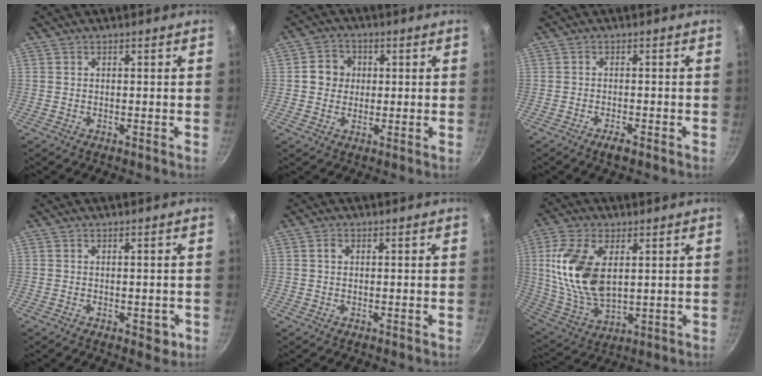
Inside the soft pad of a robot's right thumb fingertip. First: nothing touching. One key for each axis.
{"total": 5.5, "fx": 0.7, "fy": 5.1, "fz": 2.1, "tx": -0.003, "ty": 0.006, "tz": 0.001}
{"total": 2.2, "fx": -1.5, "fy": 0.6, "fz": 1.5, "tx": -0.033, "ty": 0.011, "tz": -0.026}
{"total": 2.9, "fx": -1.0, "fy": 1.6, "fz": 2.1, "tx": -0.012, "ty": 0.005, "tz": -0.009}
{"total": 1.3, "fx": 0.3, "fy": 0.9, "fz": 0.9, "tx": -0.015, "ty": 0.004, "tz": 0.003}
{"total": 16.1, "fx": 3.4, "fy": 9.1, "fz": 12.8, "tx": -0.242, "ty": -0.015, "tz": 0.076}